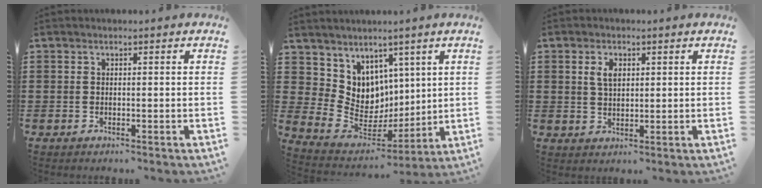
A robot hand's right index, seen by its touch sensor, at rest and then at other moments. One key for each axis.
{"total": 7.7, "fx": 3.6, "fy": 6.8, "fz": 0.6, "tx": -0.062, "ty": -0.055, "tz": 0.076}
{"total": 3.0, "fx": 1.0, "fy": 1.7, "fz": 2.3, "tx": -0.051, "ty": 0.007, "tz": 0.018}